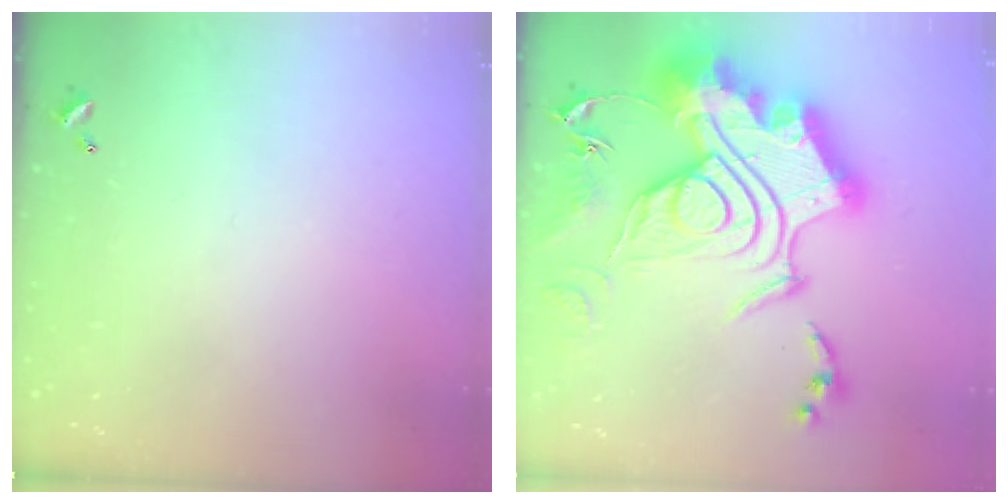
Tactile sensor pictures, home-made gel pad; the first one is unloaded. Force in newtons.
{"total": 1.1, "press": 1.1, "slide": 0.0}